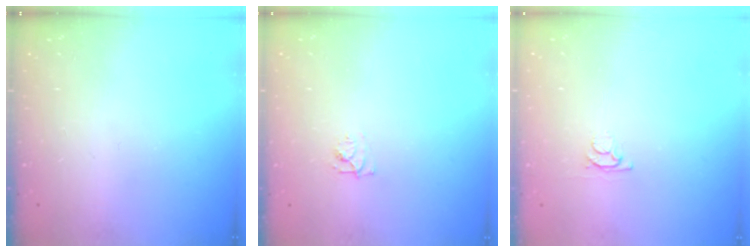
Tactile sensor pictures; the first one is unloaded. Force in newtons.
{"total": 4.4, "press": 4.3, "slide": 0.5}
{"total": 3.3, "press": 3.3, "slide": 0.5}